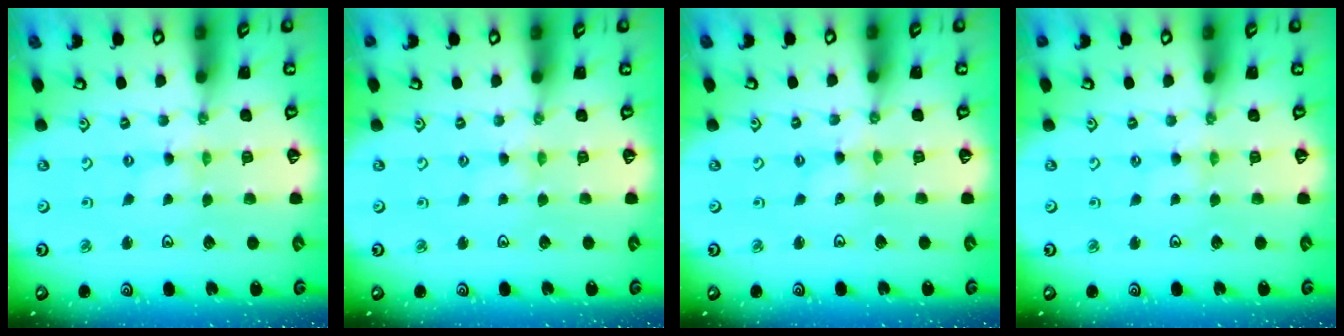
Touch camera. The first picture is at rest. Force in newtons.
{"total": 2.6, "press": 2.5, "slide": 0.4}
{"total": 1.2, "press": 1.2, "slide": 0.1}
{"total": 1.6, "press": 1.5, "slide": 0.4}